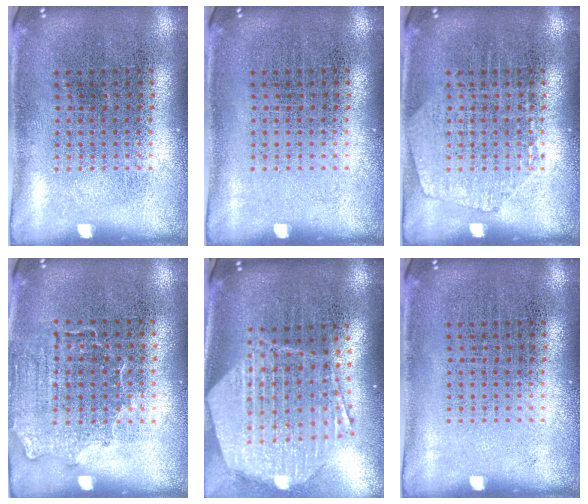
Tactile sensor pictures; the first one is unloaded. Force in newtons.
{"total": 0.0}
{"total": 1.2, "press": 1.2, "slide": 0.2}
{"total": 1.4, "press": 1.2, "slide": 0.7}
{"total": 2.5, "press": 2.1, "slide": 1.4}
{"total": 0.0}